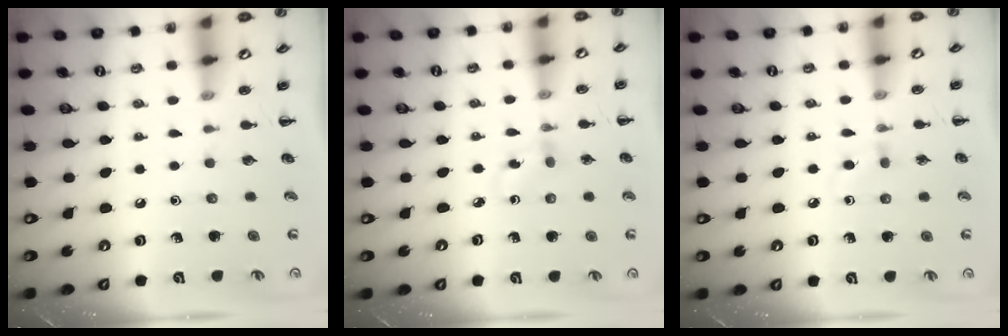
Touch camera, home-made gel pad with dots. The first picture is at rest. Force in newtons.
{"total": 1.6, "press": 1.4, "slide": 0.7}
{"total": 3.5, "press": 3.3, "slide": 1.3}